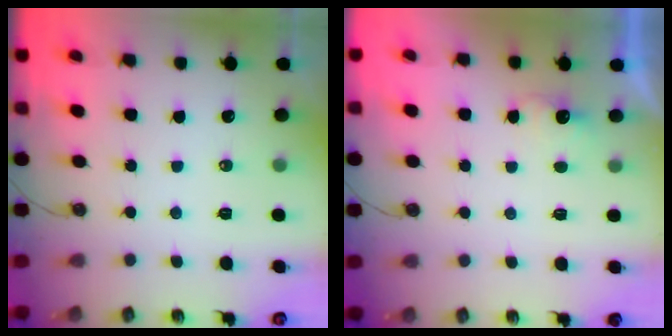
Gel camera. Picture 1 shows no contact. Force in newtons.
{"total": 2.3, "press": 2.1, "slide": 0.9}